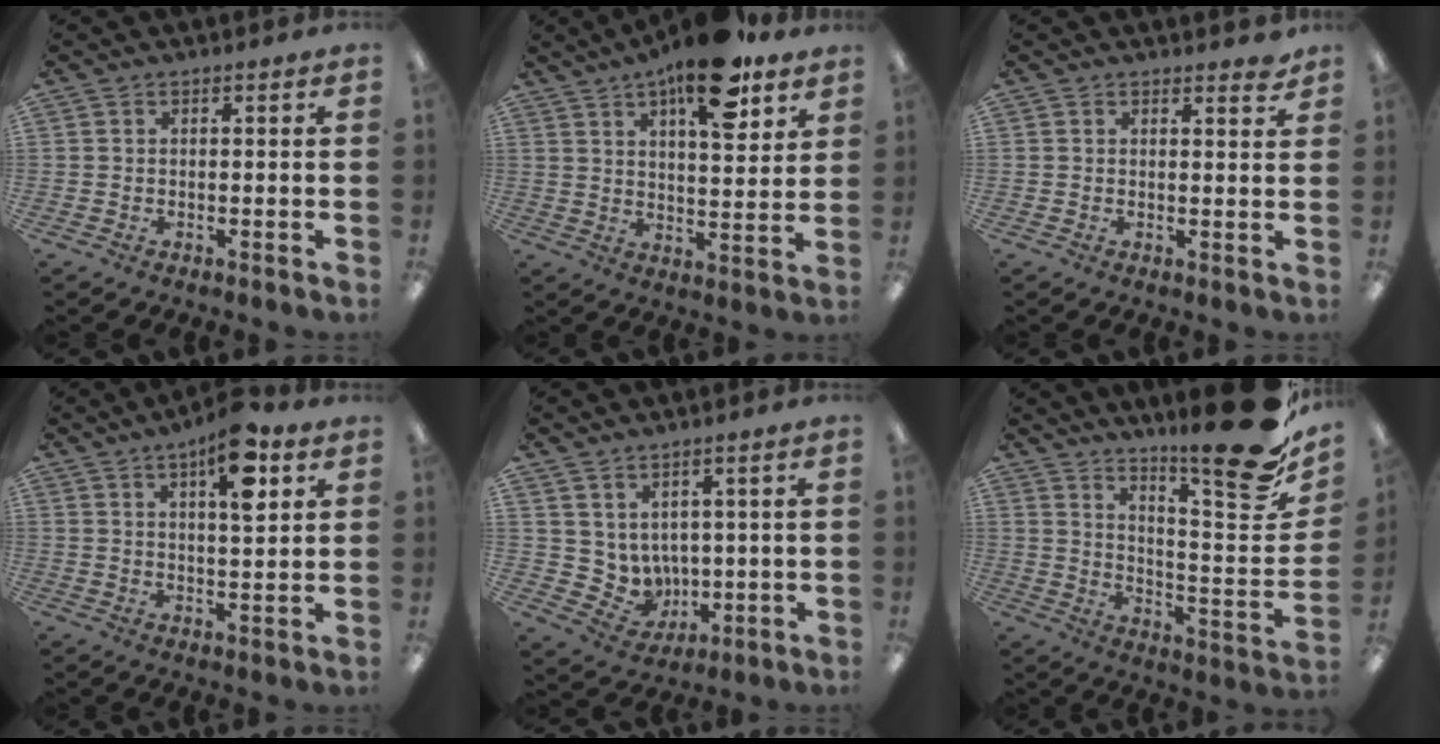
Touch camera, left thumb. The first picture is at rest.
{"total": 15.3, "force": [9.8, 5.6, 10.4], "torque": [-0.148, -0.046, 0.160]}
{"total": 1.8, "force": [1.6, 0.3, 0.7], "torque": [0.000, -0.008, 0.026]}
{"total": 11.3, "force": [5.9, 3.6, 8.9], "torque": [-0.124, -0.024, 0.094]}
{"total": 6.0, "force": [4.1, 4.4, 0.4], "torque": [-0.029, -0.036, 0.087]}
{"total": 20.7, "force": [14.6, 4.3, 13.9], "torque": [-0.175, -0.122, 0.227]}